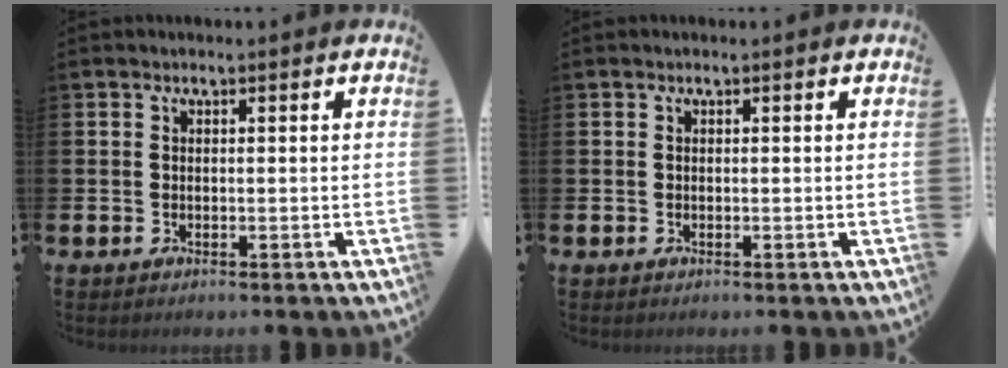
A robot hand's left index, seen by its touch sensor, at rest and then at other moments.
{"total": 0.0}